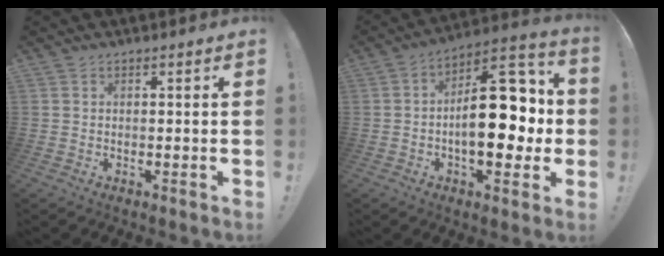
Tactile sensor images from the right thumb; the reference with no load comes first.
{"total": 22.0, "force": [-1.0, 11.5, 18.8], "torque": [-0.268, 0.013, -0.010]}